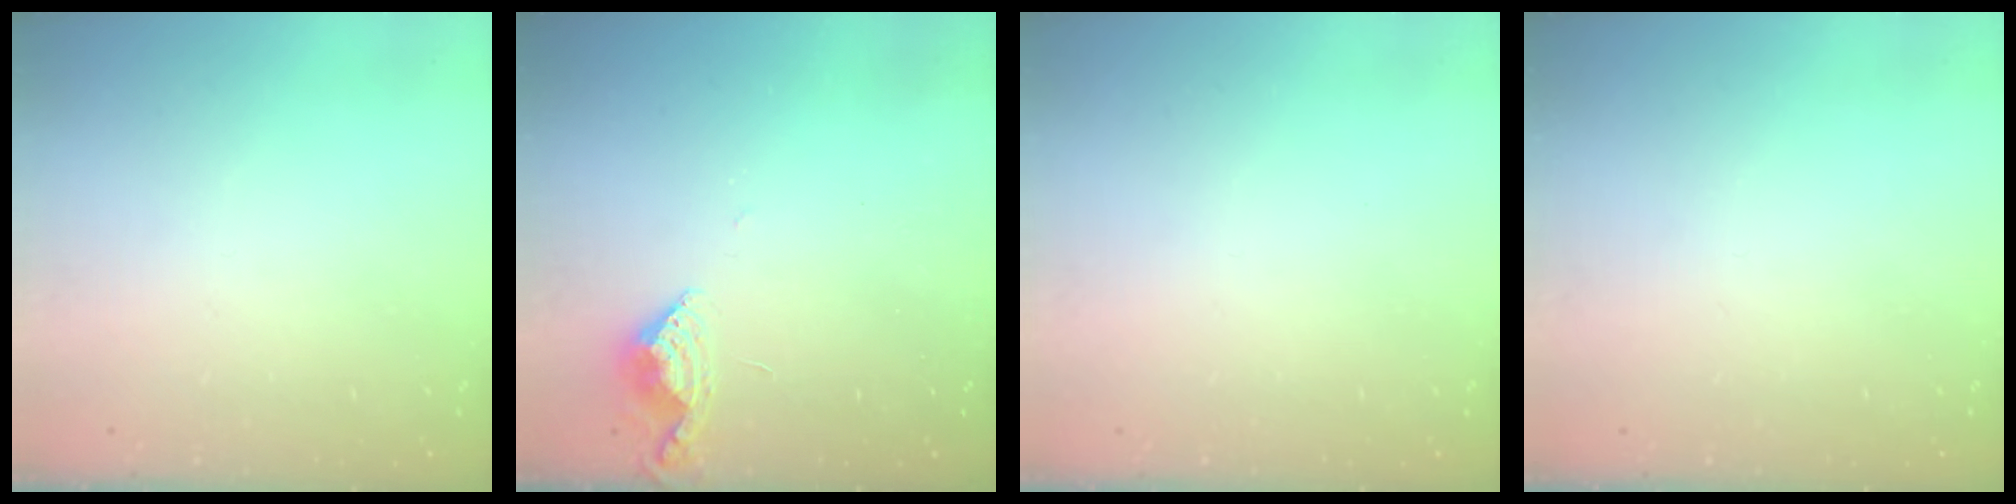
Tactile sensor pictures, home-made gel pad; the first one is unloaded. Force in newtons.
{"total": 5.6, "press": 5.5, "slide": 0.6}
{"total": 0.0}
{"total": 0.0}